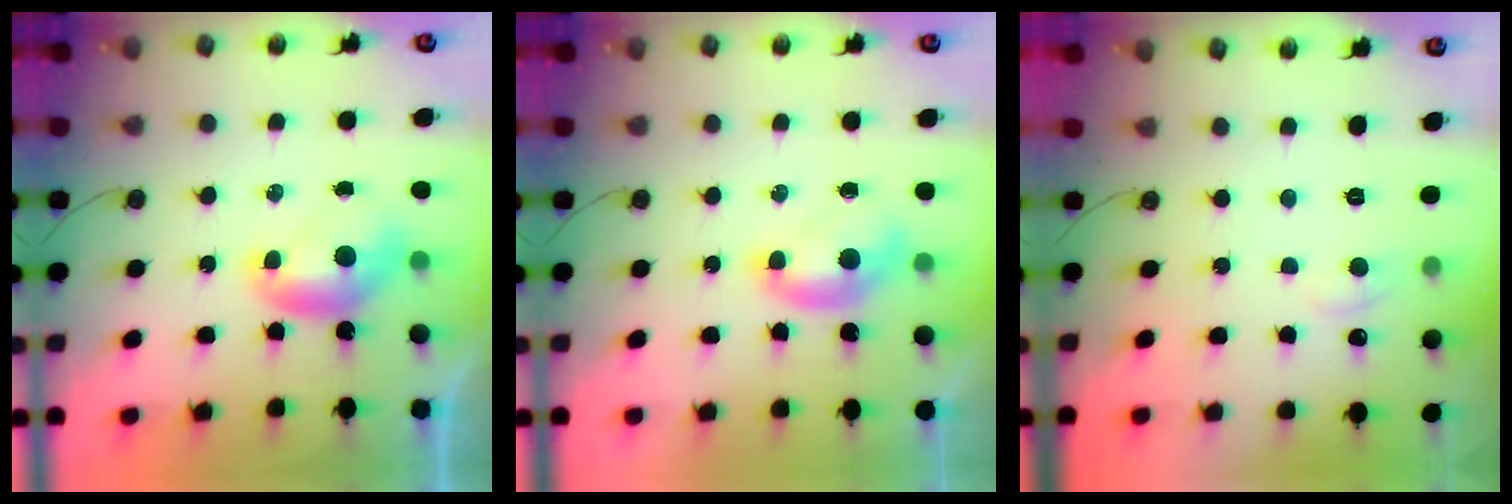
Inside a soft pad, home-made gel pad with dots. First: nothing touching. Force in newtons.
{"total": 1.0, "press": 0.8, "slide": 0.6}
{"total": 1.0, "press": 0.8, "slide": 0.7}